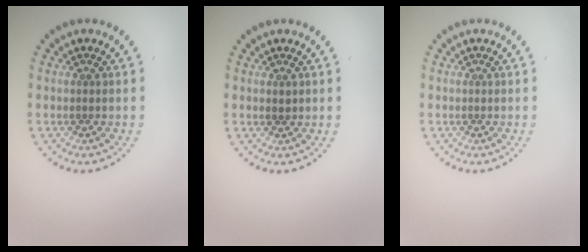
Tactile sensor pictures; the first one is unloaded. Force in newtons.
{"total": 0.7, "press": 0.6, "slide": 0.1}
{"total": 0.0}